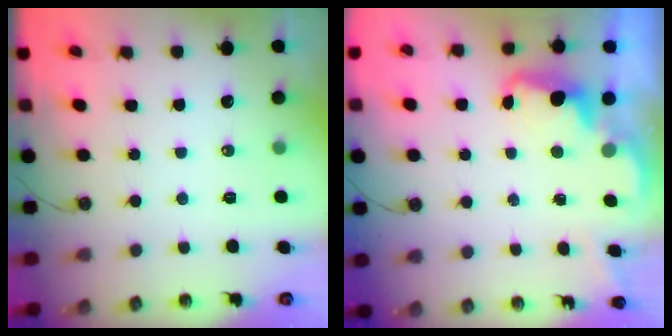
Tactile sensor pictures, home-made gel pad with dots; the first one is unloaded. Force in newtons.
{"total": 2.5, "press": 2.4, "slide": 0.7}